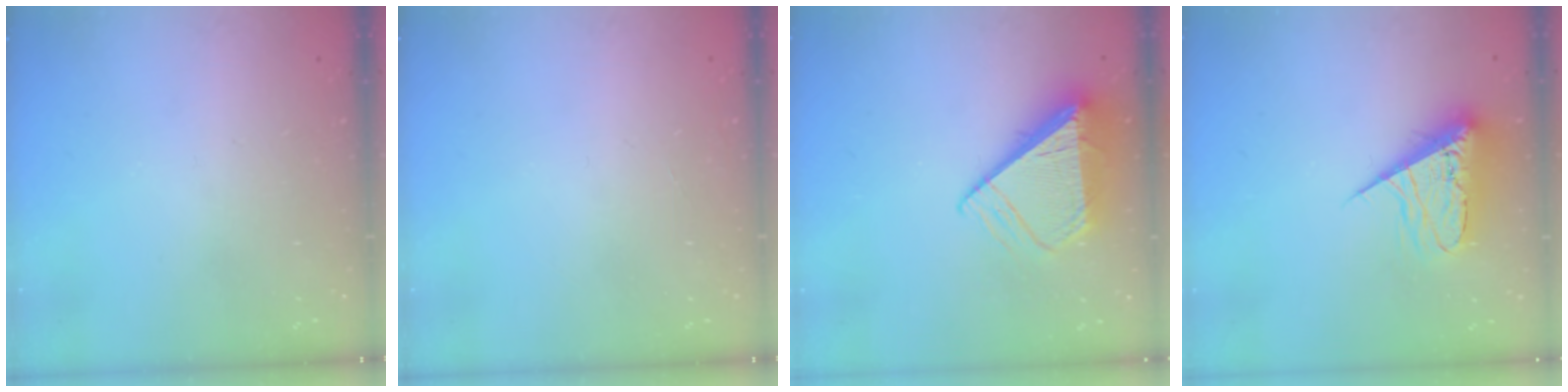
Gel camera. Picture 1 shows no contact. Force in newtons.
{"total": 0.0}
{"total": 9.0, "press": 8.9, "slide": 1.3}
{"total": 9.7, "press": 9.6, "slide": 0.8}